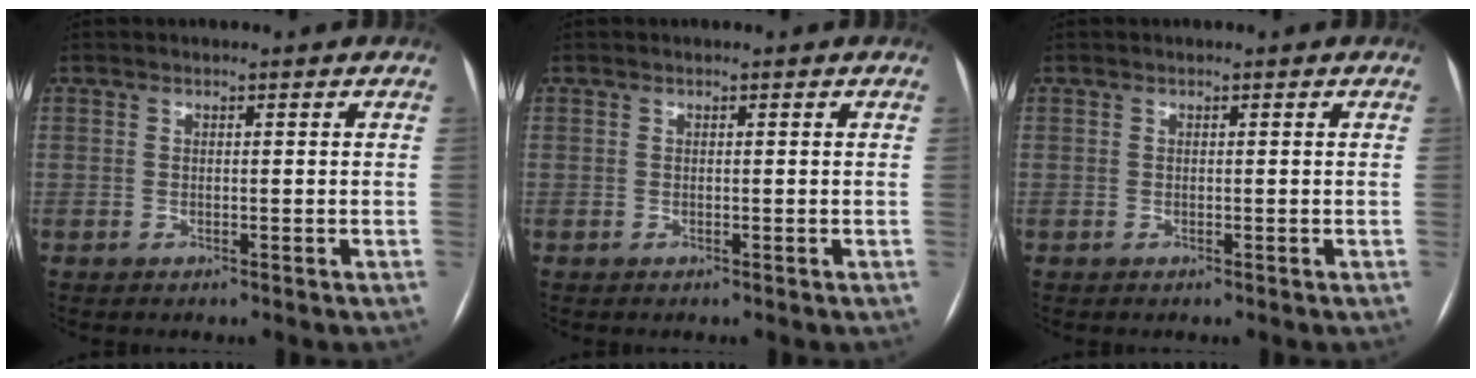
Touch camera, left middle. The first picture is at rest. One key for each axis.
{"total": 0.0}
{"total": 0.0}